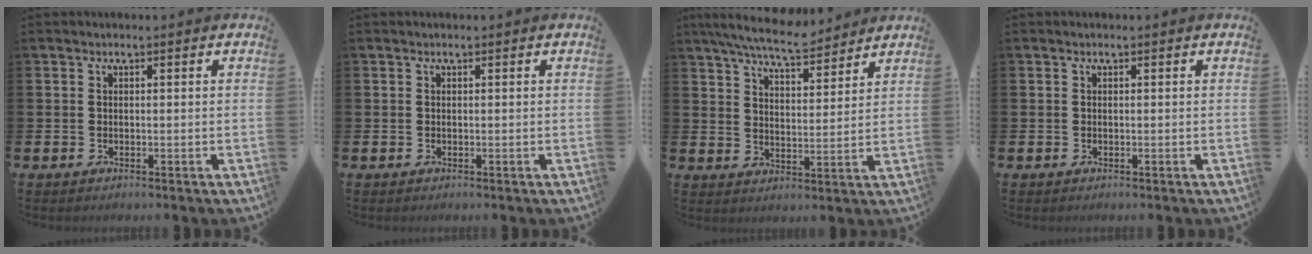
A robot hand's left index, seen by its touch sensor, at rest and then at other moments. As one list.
[{"total": 0.0}, {"total": 7.7, "force": [7.3, 1.0, 2.5], "torque": [-0.063, -0.035, 0.130]}, {"total": 0.0}]